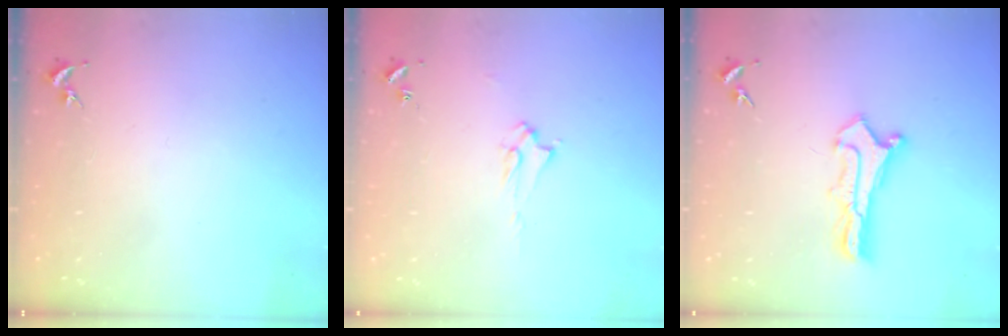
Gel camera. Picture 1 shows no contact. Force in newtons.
{"total": 1.9, "press": 1.9, "slide": 0.3}
{"total": 1.1, "press": 1.1, "slide": 0.1}